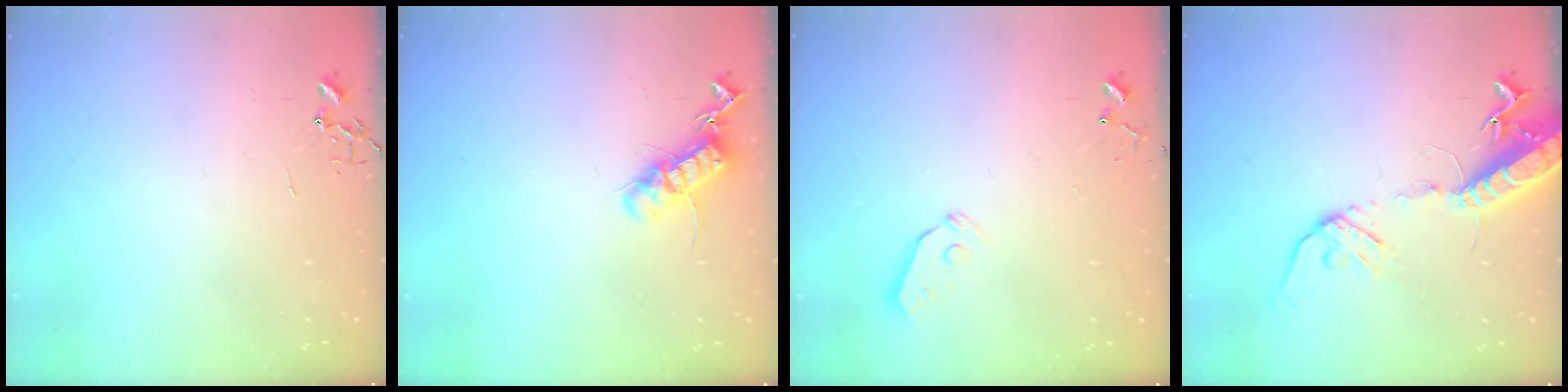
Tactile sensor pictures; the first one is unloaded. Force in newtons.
{"total": 12.9, "press": 12.9, "slide": 0.3}
{"total": 3.4, "press": 3.4, "slide": 0.4}
{"total": 16.2, "press": 15.8, "slide": 3.6}